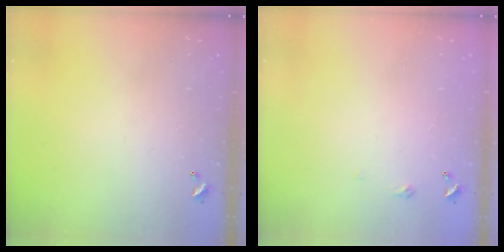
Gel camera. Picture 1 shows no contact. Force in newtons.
{"total": 2.7, "press": 2.6, "slide": 0.4}